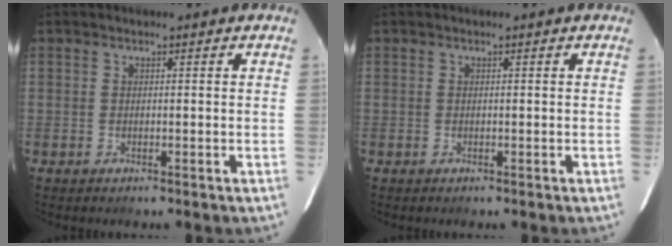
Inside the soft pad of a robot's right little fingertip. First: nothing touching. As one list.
[{"total": 0.0}]